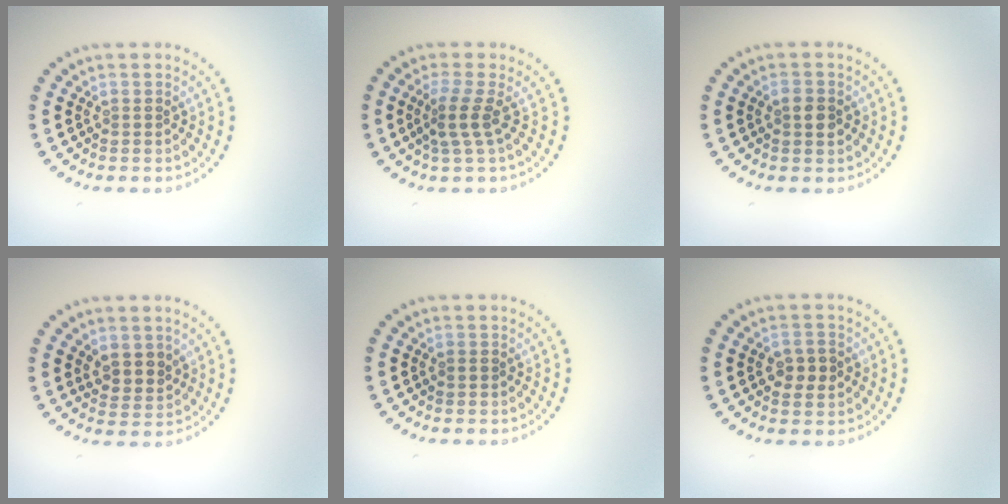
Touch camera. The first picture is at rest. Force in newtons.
{"total": 2.5, "press": 1.8, "slide": 1.7}
{"total": 2.2, "press": 2.2, "slide": 0.1}
{"total": 2.2, "press": 2.0, "slide": 0.9}
{"total": 0.6, "press": 0.6, "slide": 0.1}
{"total": 2.7, "press": 2.7, "slide": 0.1}